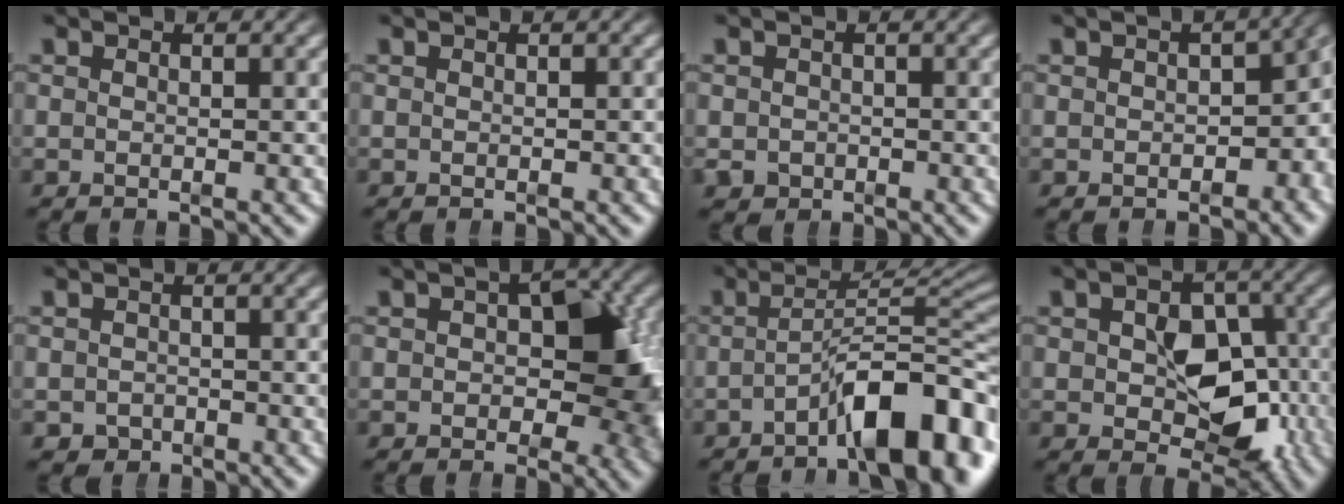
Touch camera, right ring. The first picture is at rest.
{"total": 0.0}
{"total": 2.4, "force": [-1.0, 2.1, 0.7], "torque": [-0.023, -0.021, -0.007]}
{"total": 3.2, "force": [-0.5, 1.8, 2.6], "torque": [-0.013, 0.003, -0.005]}
{"total": 2.2, "force": [-1.1, 1.9, 0.2], "torque": [-0.010, -0.017, -0.013]}
{"total": 8.0, "force": [-0.6, 5.1, 6.2], "torque": [-0.068, -0.006, -0.008]}
{"total": 8.0, "force": [-4.0, 2.4, 6.5], "torque": [-0.079, -0.001, -0.061]}
{"total": 6.8, "force": [-0.8, 4.5, 5.0], "torque": [-0.062, -0.026, -0.004]}